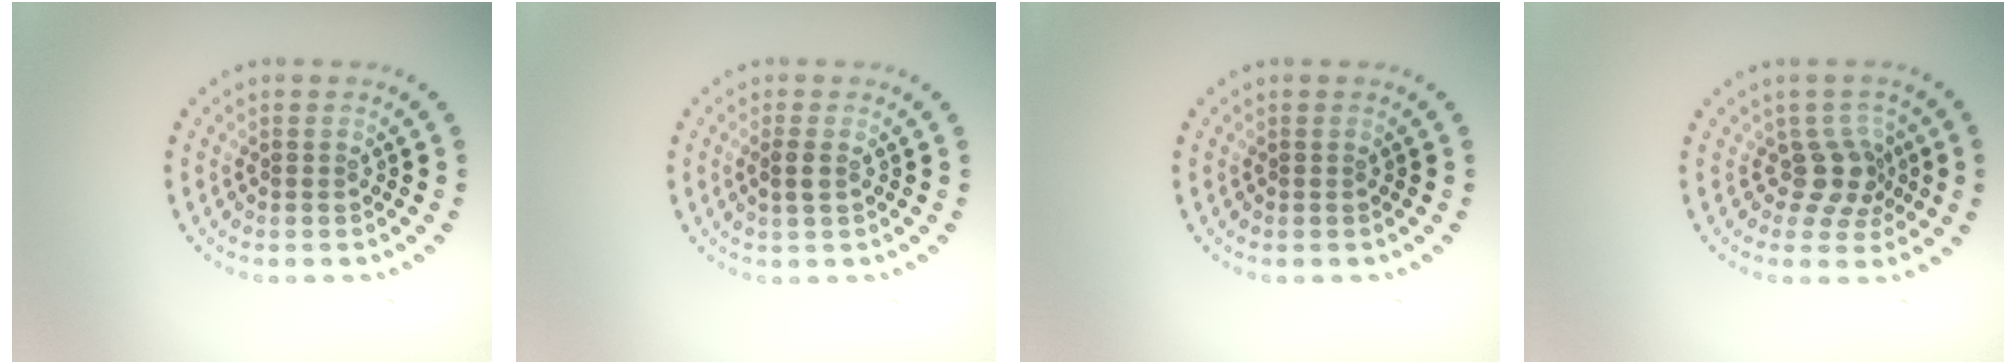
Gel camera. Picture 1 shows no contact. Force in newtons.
{"total": 1.1, "press": 1.0, "slide": 0.3}
{"total": 0.0}
{"total": 2.8, "press": 2.1, "slide": 1.8}